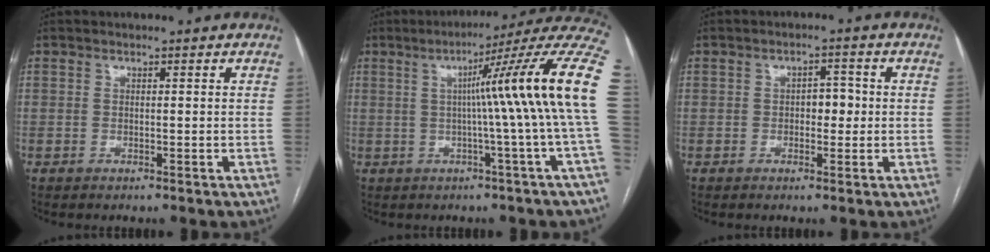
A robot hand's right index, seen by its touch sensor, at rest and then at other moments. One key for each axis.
{"total": 17.1, "fx": 1.3, "fy": -2.6, "fz": 16.8, "tx": -0.202, "ty": 0.026, "tz": 0.006}
{"total": 3.1, "fx": -0.1, "fy": 1.8, "fz": 2.5, "tx": -0.030, "ty": 0.010, "tz": -0.002}